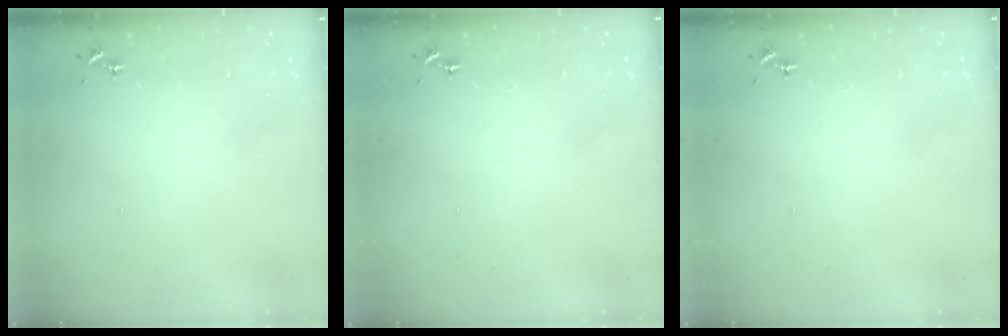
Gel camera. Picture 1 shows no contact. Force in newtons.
{"total": 0.0}
{"total": 0.0}